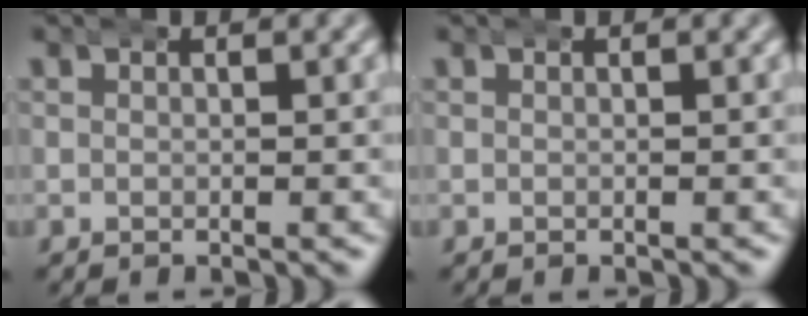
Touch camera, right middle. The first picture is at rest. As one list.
[{"total": 0.0}]